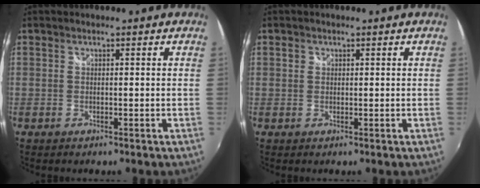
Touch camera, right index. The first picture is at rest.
{"total": 0.8, "force": [0.1, 0.8, 0.1], "torque": [0.000, 0.002, -0.002]}